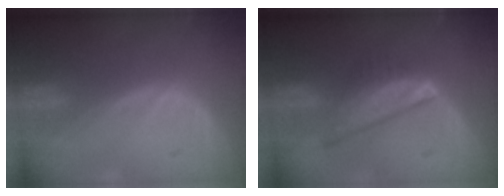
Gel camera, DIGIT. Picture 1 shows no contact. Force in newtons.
{"total": 7.4, "press": 6.5, "slide": 3.5}